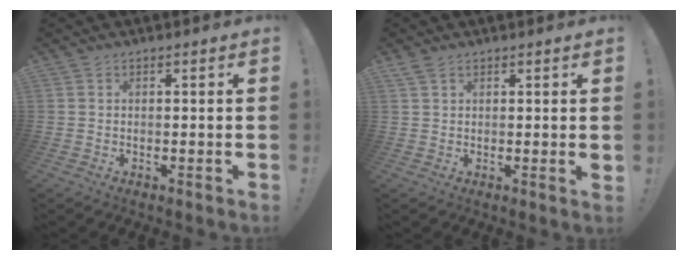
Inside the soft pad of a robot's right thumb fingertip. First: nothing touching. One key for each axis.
{"total": 2.2, "fx": 1.3, "fy": 0.6, "fz": 1.7, "tx": -0.027, "ty": -0.002, "tz": 0.023}